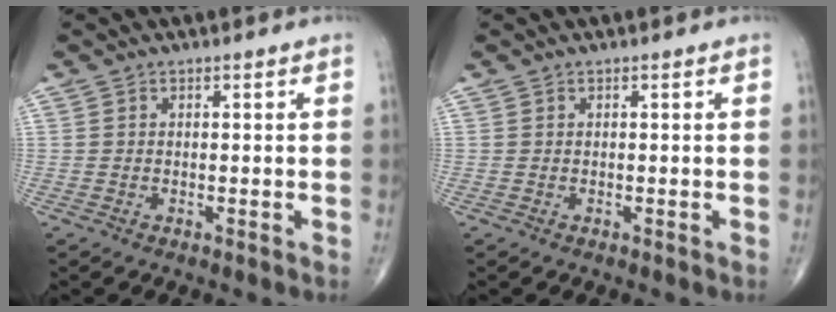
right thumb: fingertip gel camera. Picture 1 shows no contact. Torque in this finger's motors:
{"motor_torque": [0.01, 0.01, 0.00, 0.00, 0.00]}